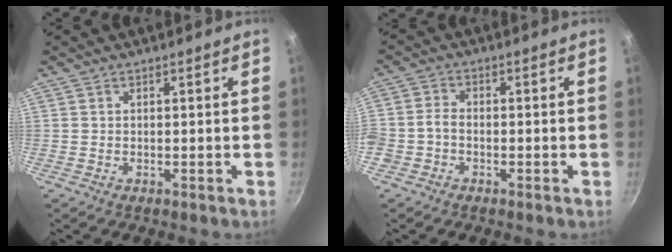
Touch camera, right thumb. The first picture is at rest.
{"total": 3.3, "force": [-1.3, 2.4, 1.8], "torque": [-0.039, 0.019, -0.034]}